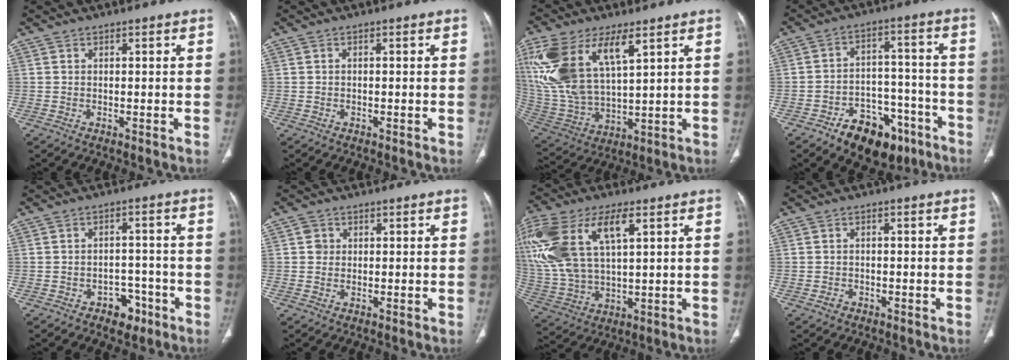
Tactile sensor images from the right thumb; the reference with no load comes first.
{"total": 0.0}
{"total": 19.9, "force": [8.8, 9.1, 15.4], "torque": [-0.324, -0.021, 0.180]}
{"total": 14.7, "force": [-9.2, 8.8, 7.4], "torque": [-0.058, 0.075, -0.133]}
{"total": 5.3, "force": [-3.0, 3.6, 2.3], "torque": [-0.005, 0.030, -0.039]}
{"total": 1.7, "force": [0.3, 1.7, 0.5], "torque": [0.000, 0.002, 0.003]}
{"total": 23.2, "force": [8.2, 11.6, 18.3], "torque": [-0.432, 0.006, 0.158]}
{"total": 1.4, "force": [-0.9, 1.0, 0.4], "torque": [-0.008, 0.007, -0.015]}